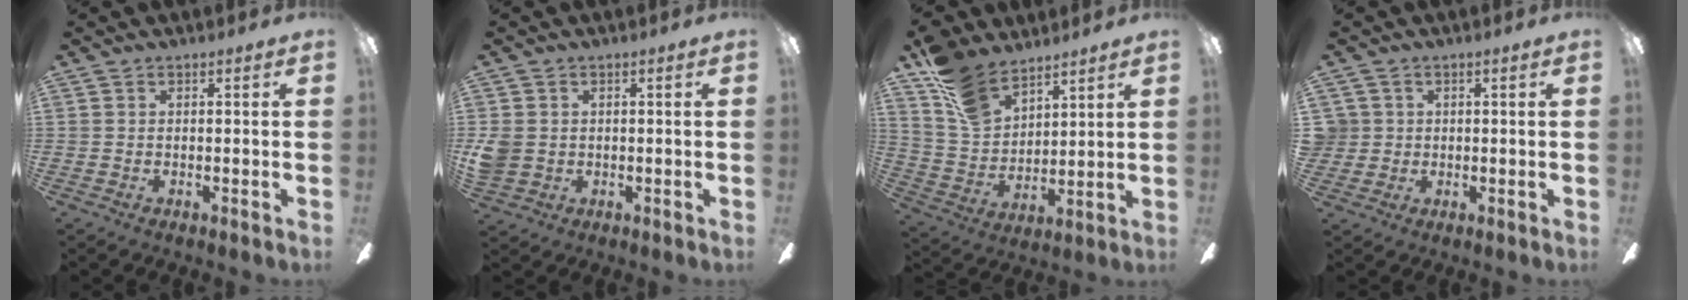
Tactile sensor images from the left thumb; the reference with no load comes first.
{"total": 4.4, "force": [0.1, 4.0, 2.0], "torque": [-0.044, 0.003, 0.001]}
{"total": 13.9, "force": [10.6, 7.5, 5.1], "torque": [-0.118, -0.053, 0.211]}
{"total": 3.4, "force": [0.5, 3.4, 0.3], "torque": [-0.008, 0.006, 0.008]}